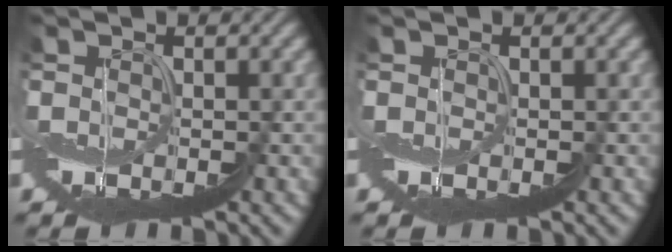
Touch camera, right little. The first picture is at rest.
{"total": 0.0}